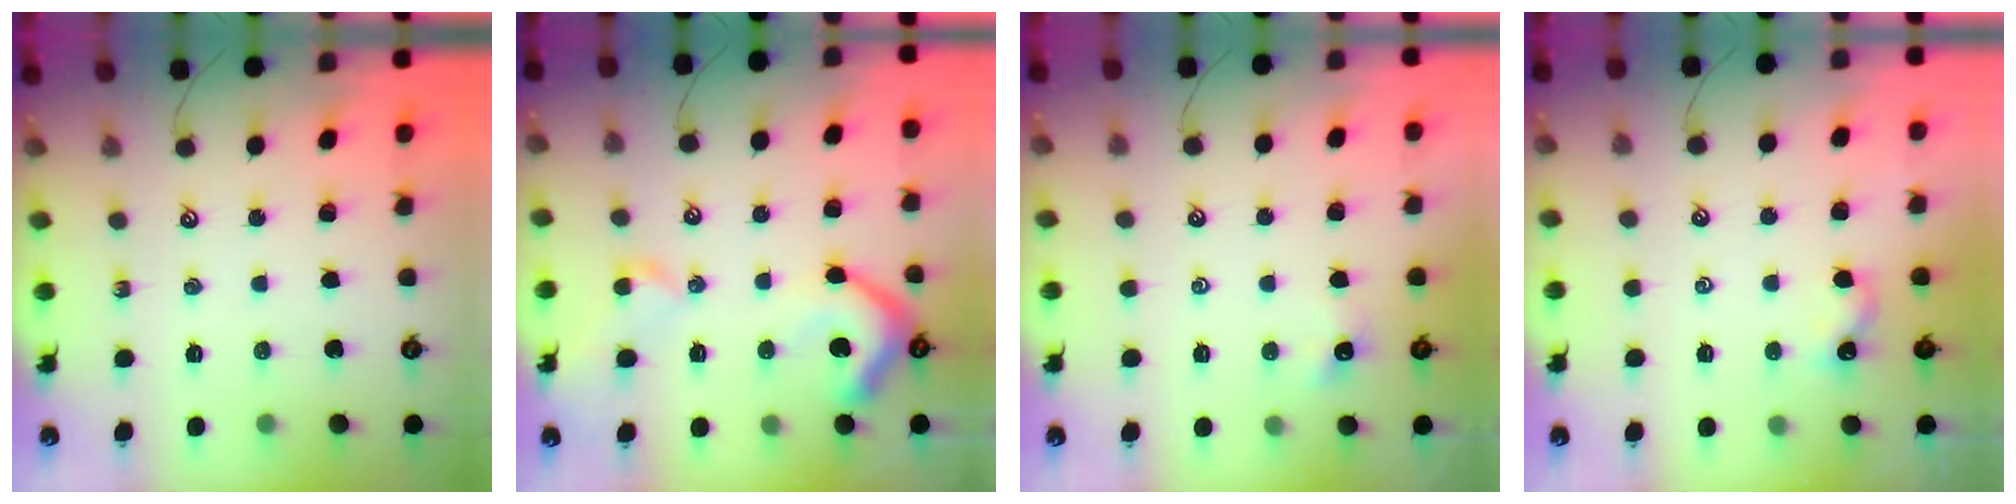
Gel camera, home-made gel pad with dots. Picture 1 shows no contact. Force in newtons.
{"total": 10.0, "press": 9.9, "slide": 1.2}
{"total": 1.2, "press": 1.1, "slide": 0.4}
{"total": 0.9, "press": 0.9, "slide": 0.3}